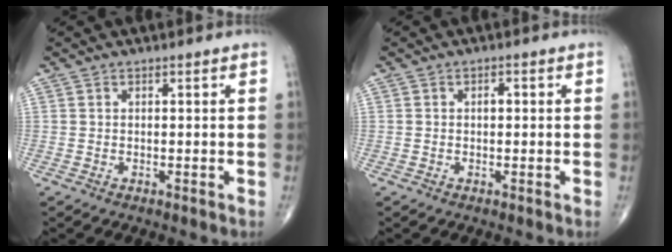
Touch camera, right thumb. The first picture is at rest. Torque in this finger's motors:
{"motor_torque": [0.39, 0.58, 0.32, 0.16, -0.02]}